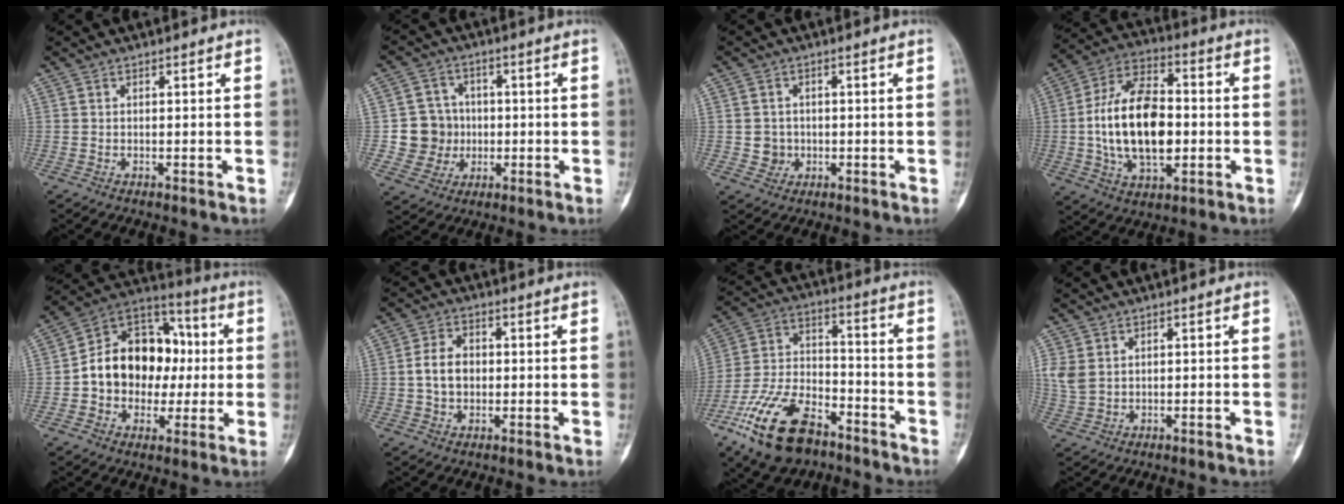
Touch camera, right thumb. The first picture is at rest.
{"total": 8.3, "force": [-0.5, 8.1, 1.7], "torque": [0.008, 0.014, -0.007]}
{"total": 3.4, "force": [-0.3, 3.3, 0.9], "torque": [0.009, 0.006, -0.002]}
{"total": 18.9, "force": [-1.1, 10.6, 15.6], "torque": [-0.269, 0.020, -0.018]}
{"total": 18.0, "force": [-0.2, 14.0, 11.4], "torque": [-0.130, 0.039, -0.007]}
{"total": 6.0, "force": [-0.1, 4.4, 4.1], "torque": [-0.062, 0.010, -0.004]}
{"total": 18.7, "force": [-11.4, 9.4, 11.4], "torque": [-0.217, 0.063, -0.206]}
{"total": 3.6, "force": [0.9, 2.7, 2.2], "torque": [-0.049, 0.003, 0.025]}